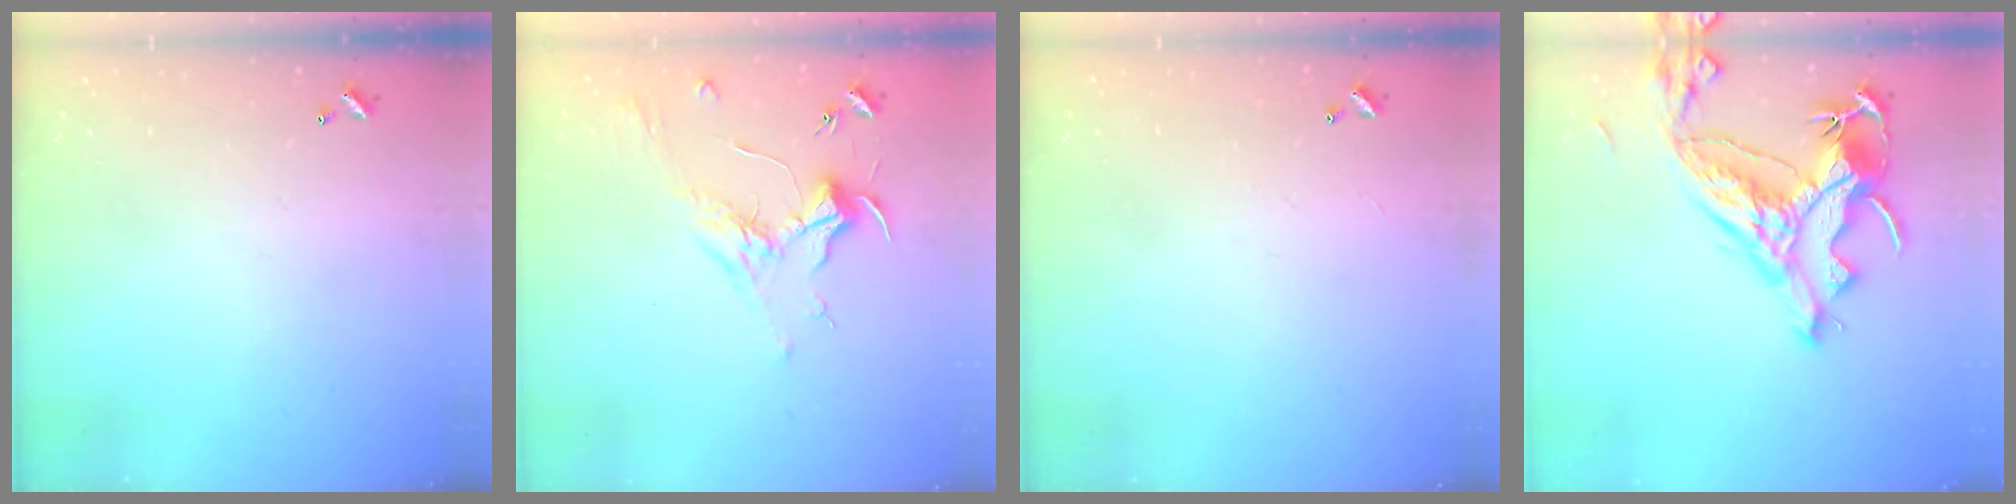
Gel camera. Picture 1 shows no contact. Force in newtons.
{"total": 1.8, "press": 1.7, "slide": 0.7}
{"total": 1.0, "press": 0.9, "slide": 0.5}
{"total": 14.9, "press": 14.7, "slide": 2.3}